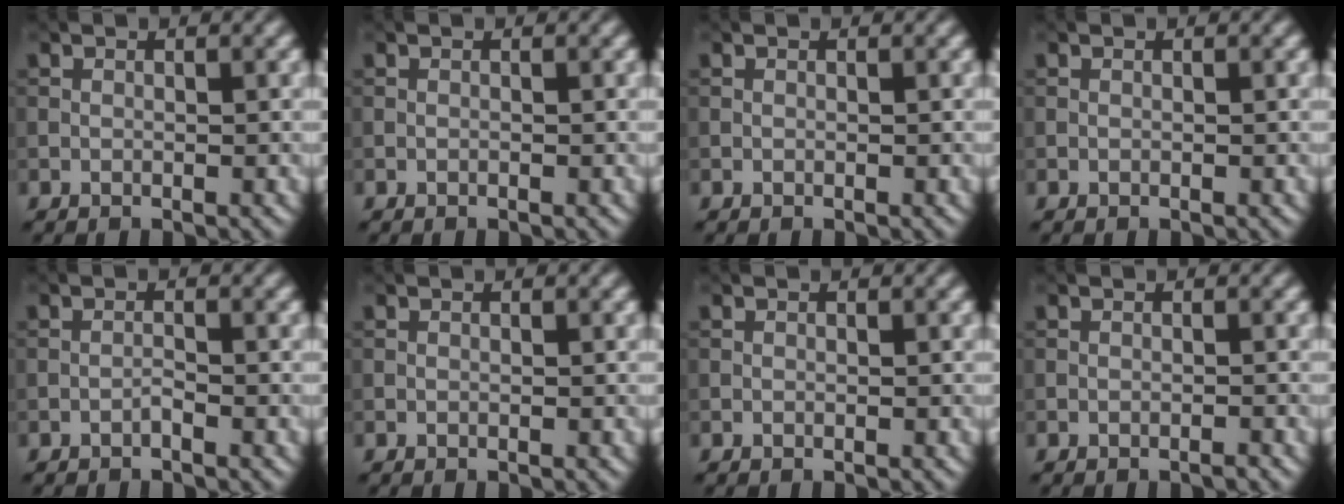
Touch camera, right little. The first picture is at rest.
{"total": 0.0}
{"total": 0.0}
{"total": 0.0}
{"total": 0.7, "force": [-0.5, 0.1, 0.4], "torque": [-0.008, 0.004, -0.012]}
{"total": 0.0}
{"total": 0.0}
{"total": 0.6, "force": [-0.5, 0.0, 0.3], "torque": [-0.003, 0.002, -0.009]}